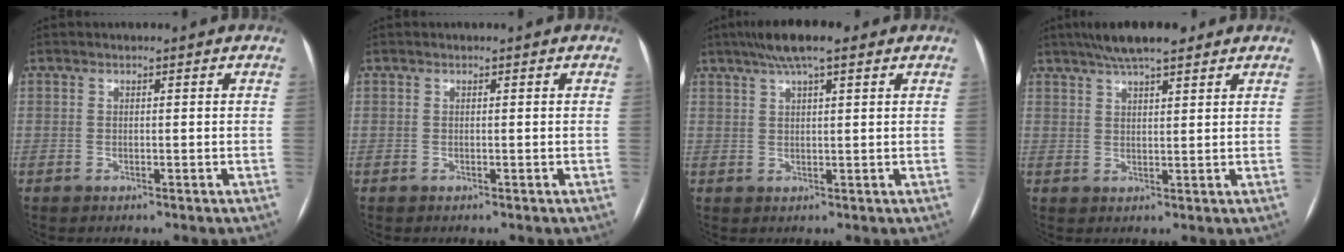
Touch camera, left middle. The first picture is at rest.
{"total": 0.0}
{"total": 7.6, "force": [5.2, 1.2, 5.4], "torque": [-0.090, 0.031, 0.081]}
{"total": 8.6, "force": [6.5, 1.6, 5.4], "torque": [-0.086, 0.028, 0.104]}